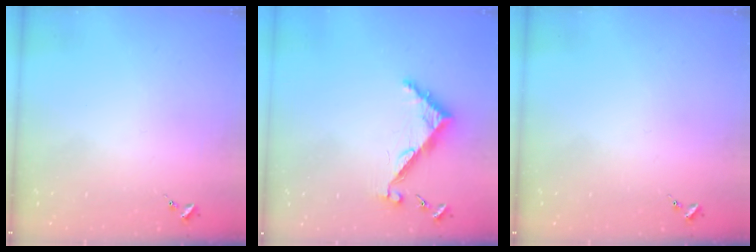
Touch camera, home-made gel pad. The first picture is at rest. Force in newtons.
{"total": 6.7, "press": 6.6, "slide": 0.6}
{"total": 0.0}